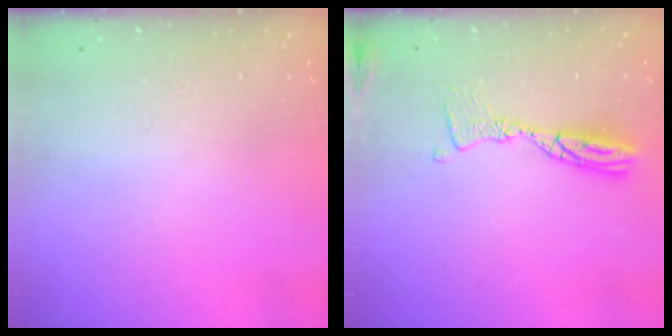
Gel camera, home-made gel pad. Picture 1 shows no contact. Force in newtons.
{"total": 10.8, "press": 10.8, "slide": 1.1}